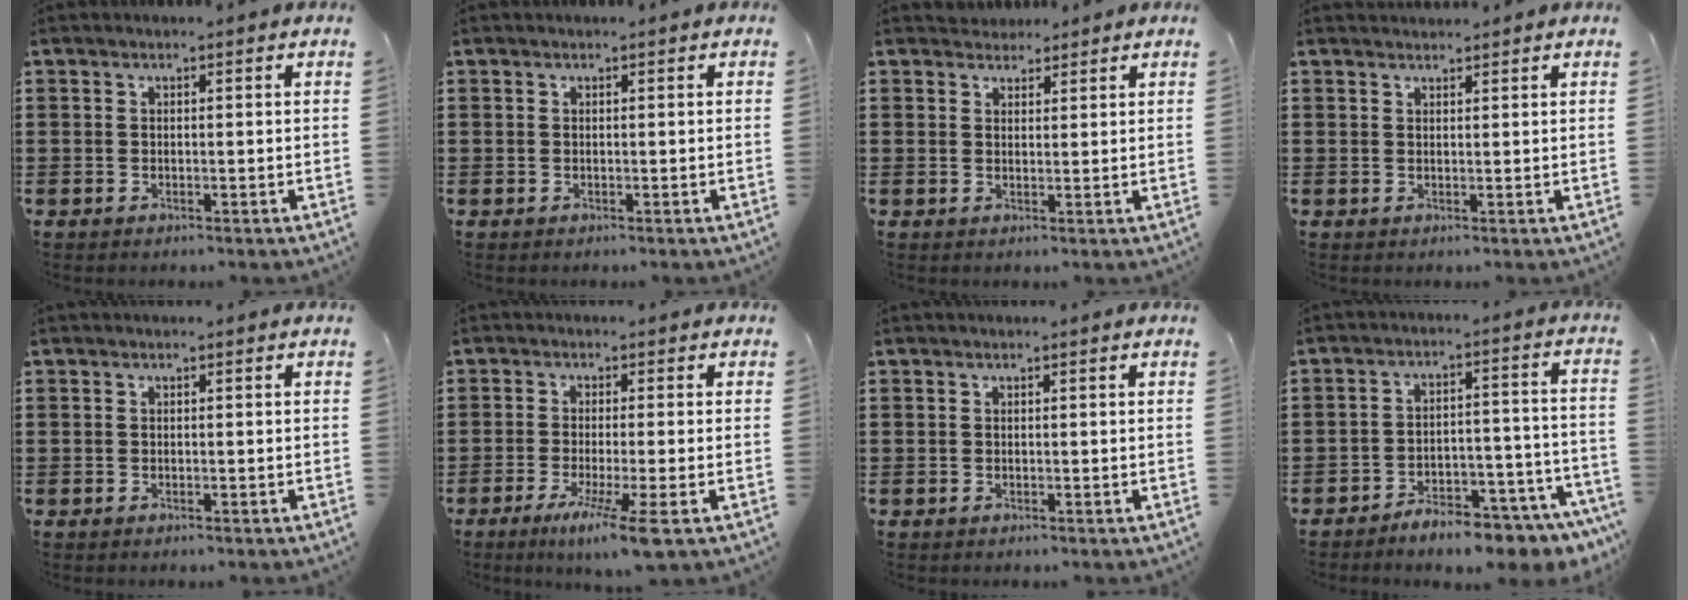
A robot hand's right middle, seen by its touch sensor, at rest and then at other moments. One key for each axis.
{"total": 0.0}
{"total": 1.9, "fx": 1.8, "fy": 0.7, "fz": -0.3, "tx": 0.000, "ty": 0.003, "tz": 0.035}
{"total": 1.2, "fx": 1.2, "fy": 0.1, "fz": -0.1, "tx": -0.001, "ty": -0.001, "tz": 0.024}
{"total": 0.0}
{"total": 6.4, "fx": -3.4, "fy": -0.8, "fz": 5.3, "tx": -0.103, "ty": -0.029, "tz": -0.063}
{"total": 0.0}
{"total": 6.1, "fx": -5.8, "fy": 0.5, "fz": 1.8, "tx": -0.026, "ty": 0.007, "tz": -0.108}